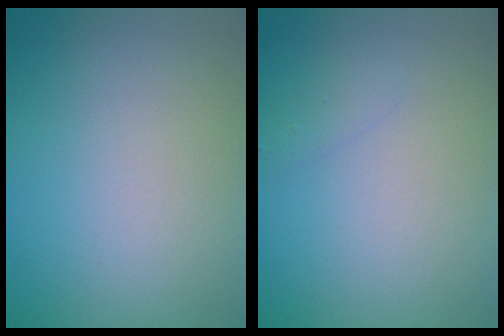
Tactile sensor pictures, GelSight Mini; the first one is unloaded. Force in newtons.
{"total": 0.8, "press": 0.8, "slide": 0.0}